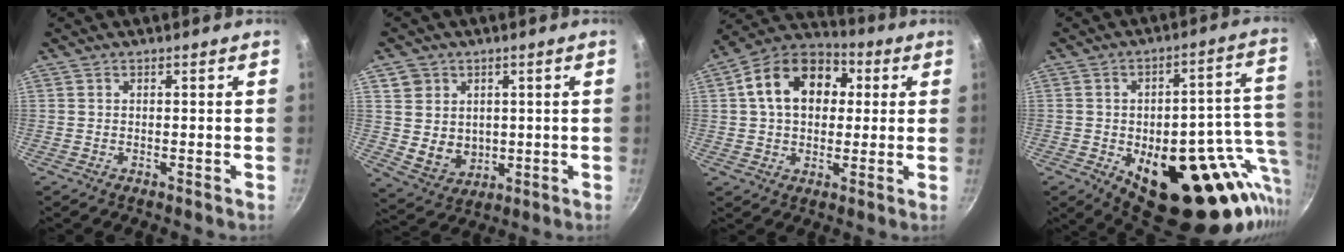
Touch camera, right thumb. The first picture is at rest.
{"total": 8.0, "force": [1.4, 7.2, 3.0], "torque": [-0.030, -0.009, 0.040]}
{"total": 16.4, "force": [3.4, 11.8, 10.8], "torque": [-0.152, 0.028, 0.039]}
{"total": 26.8, "force": [-5.9, 13.0, 22.8], "torque": [-0.252, -0.003, -0.063]}